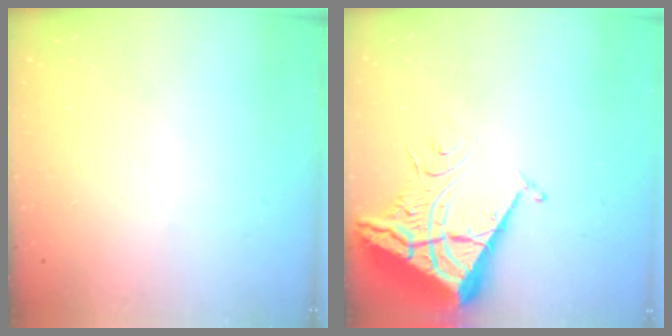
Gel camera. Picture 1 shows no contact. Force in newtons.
{"total": 9.6, "press": 9.5, "slide": 1.1}